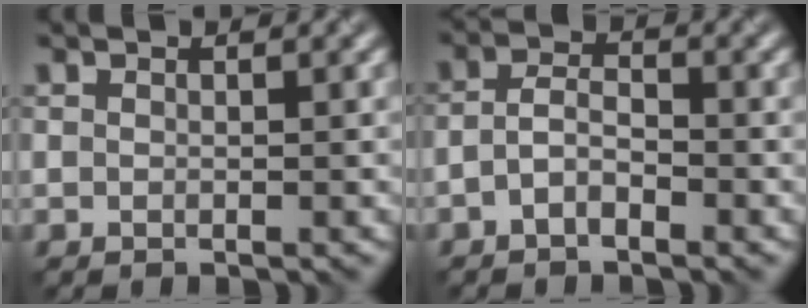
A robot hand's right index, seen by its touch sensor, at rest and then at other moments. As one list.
[{"total": 2.3, "force": [-1.1, 1.0, 1.7], "torque": [-0.035, 0.007, -0.029]}]